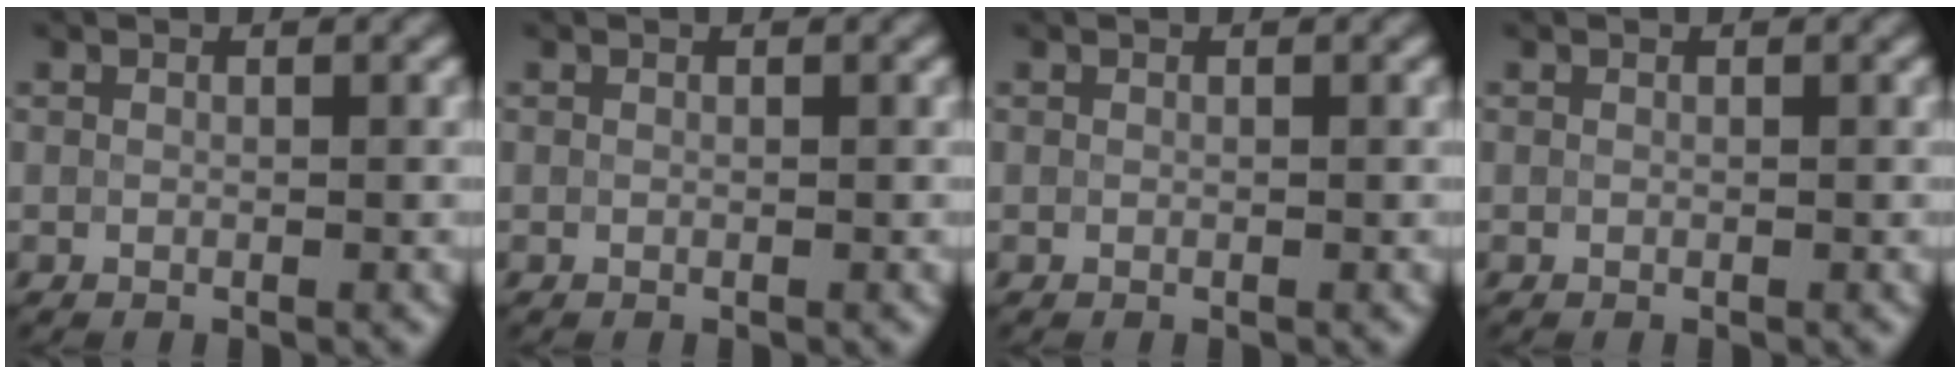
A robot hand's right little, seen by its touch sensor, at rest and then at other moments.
{"total": 0.0}
{"total": 0.0}
{"total": 0.0}